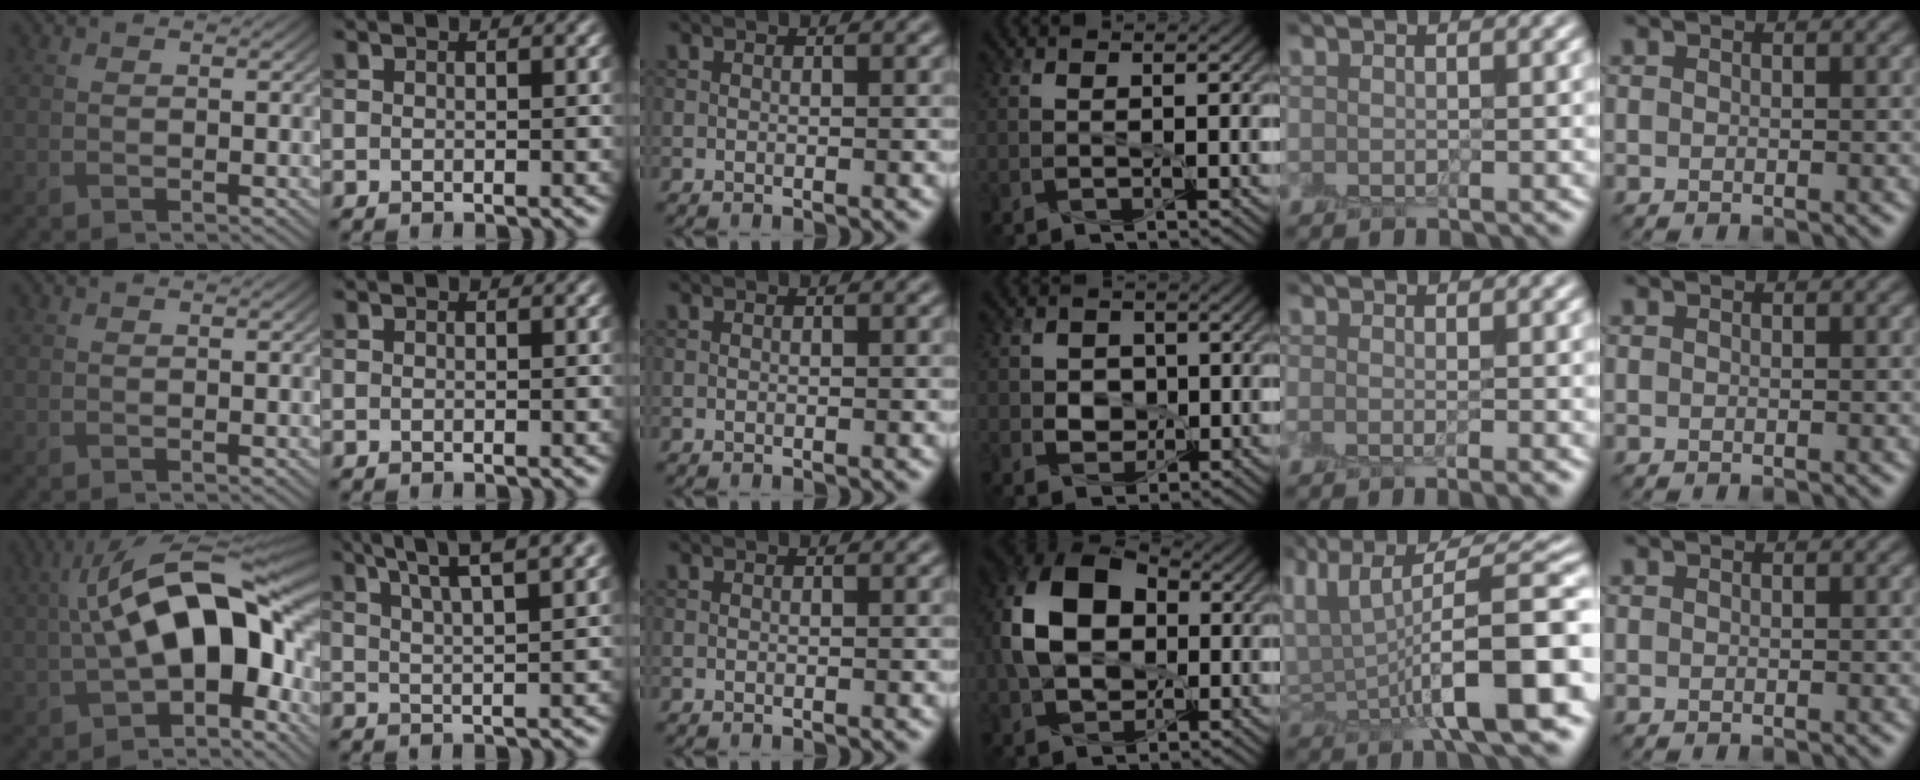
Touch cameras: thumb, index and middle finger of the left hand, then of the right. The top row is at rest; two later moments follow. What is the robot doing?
{"motion": "peel", "object": "small bumper sticker"}